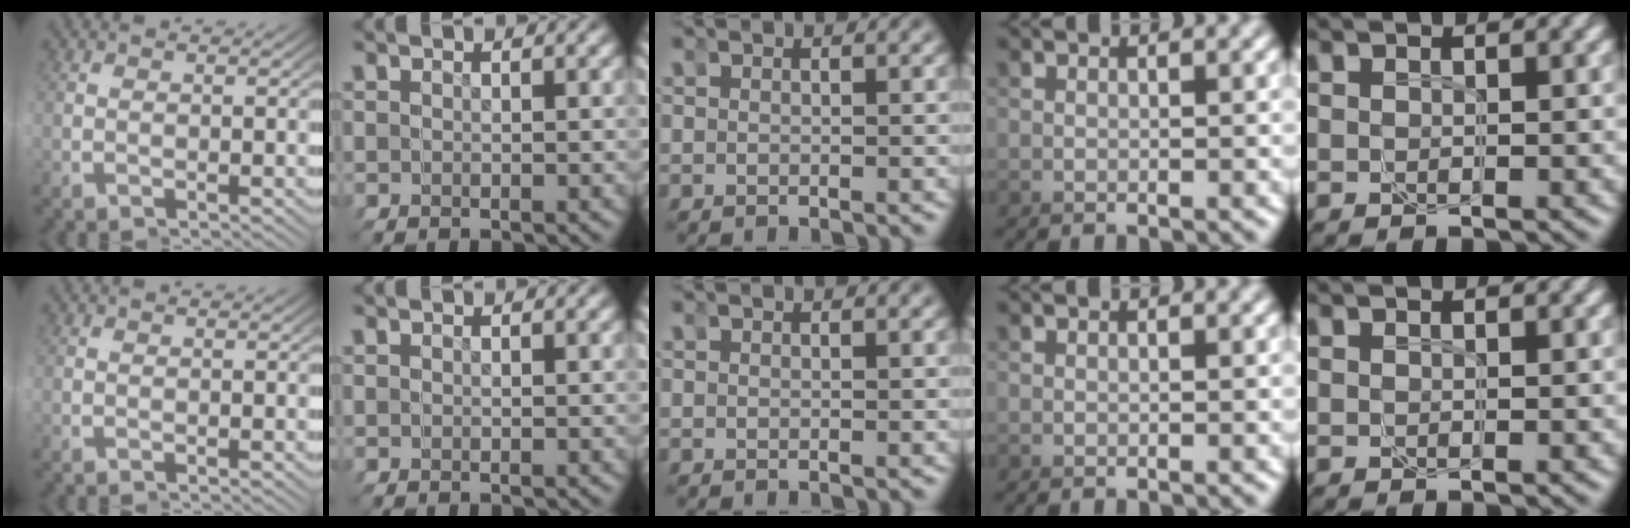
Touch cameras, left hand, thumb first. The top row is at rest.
{}